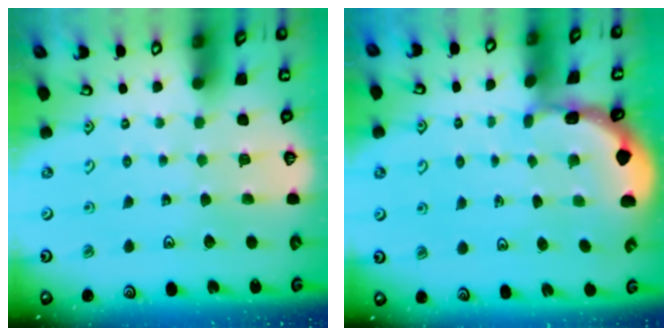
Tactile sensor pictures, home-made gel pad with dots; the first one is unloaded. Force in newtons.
{"total": 1.4, "press": 1.4, "slide": 0.1}